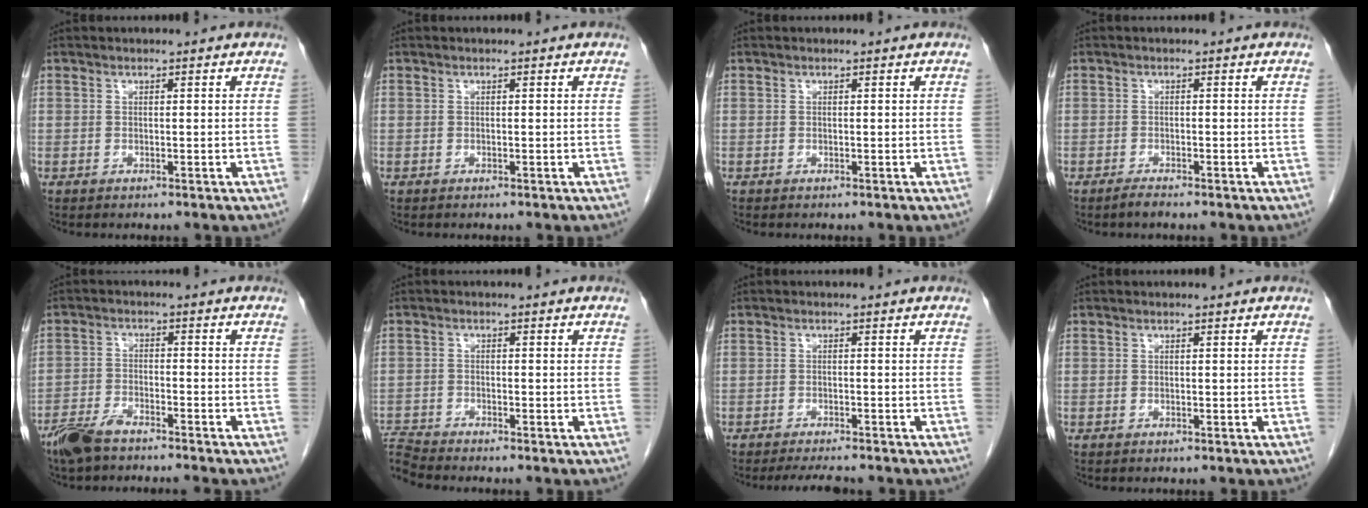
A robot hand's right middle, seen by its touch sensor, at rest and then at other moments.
{"total": 0.0}
{"total": 0.0}
{"total": 1.3, "force": [-1.2, 0.0, 0.6], "torque": [-0.020, -0.005, -0.020]}
{"total": 5.4, "force": [-4.6, 0.9, 2.7], "torque": [-0.058, -0.012, -0.091]}
{"total": 4.0, "force": [-3.8, -1.1, 0.1], "torque": [-0.012, -0.010, -0.073]}
{"total": 4.4, "force": [-4.0, 0.5, 1.9], "torque": [-0.030, -0.012, -0.060]}
{"total": 0.0}